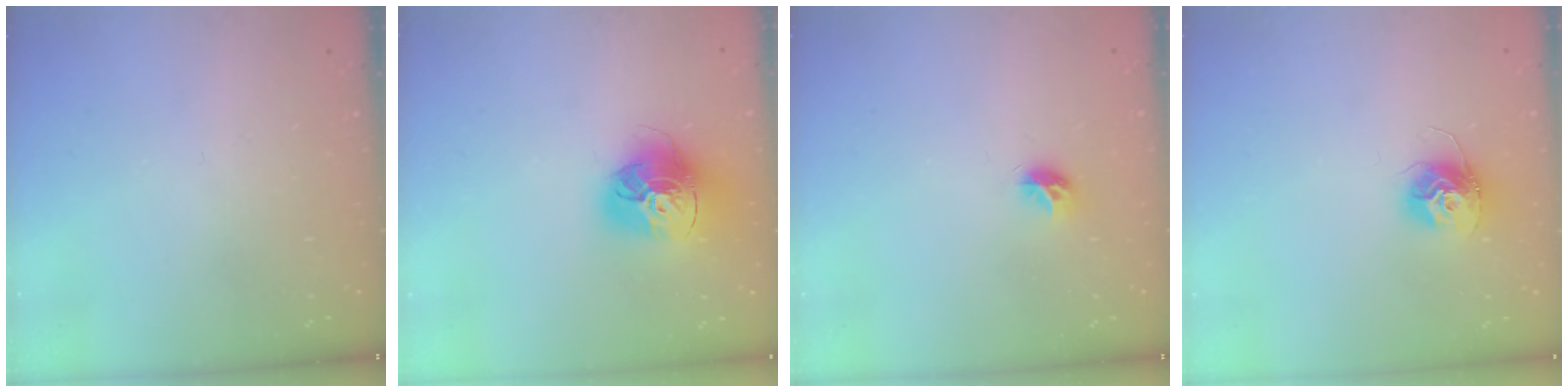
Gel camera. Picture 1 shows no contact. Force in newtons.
{"total": 17.0, "press": 16.9, "slide": 1.7}
{"total": 5.8, "press": 5.8, "slide": 0.5}
{"total": 11.1, "press": 11.1, "slide": 0.9}